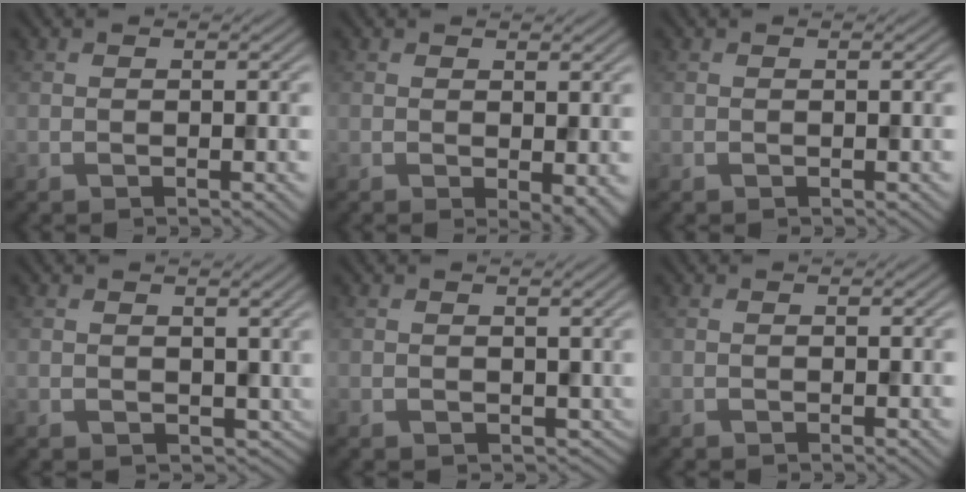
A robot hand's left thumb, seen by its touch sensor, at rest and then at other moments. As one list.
[{"total": 2.9, "force": [-0.4, 1.4, 2.5], "torque": [-0.033, -0.008, -0.004]}, {"total": 0.0}, {"total": 3.4, "force": [0.7, 2.7, 1.9], "torque": [-0.046, -0.015, 0.017]}, {"total": 2.1, "force": [0.7, 1.7, 1.0], "torque": [-0.023, -0.011, 0.013]}, {"total": 0.0}]